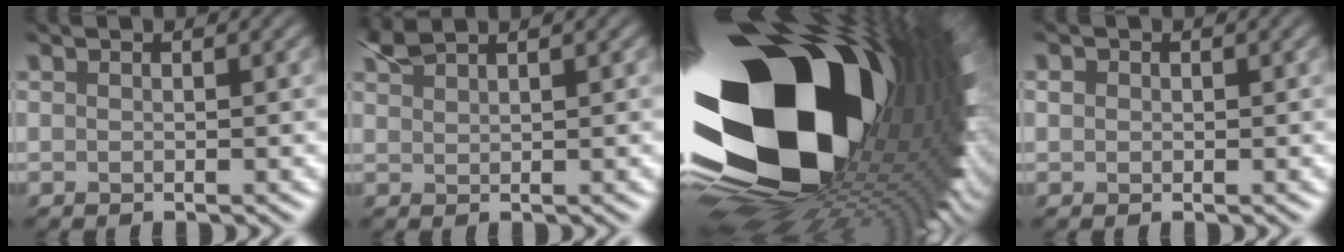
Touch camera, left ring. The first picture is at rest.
{"total": 1.9, "force": [1.6, 0.2, 0.9], "torque": [-0.021, 0.008, 0.030]}
{"total": 22.2, "force": [0.2, 13.5, 17.7], "torque": [-0.281, -0.049, -0.017]}
{"total": 0.7, "force": [-0.3, 0.6, 0.1], "torque": [0.000, -0.002, -0.008]}